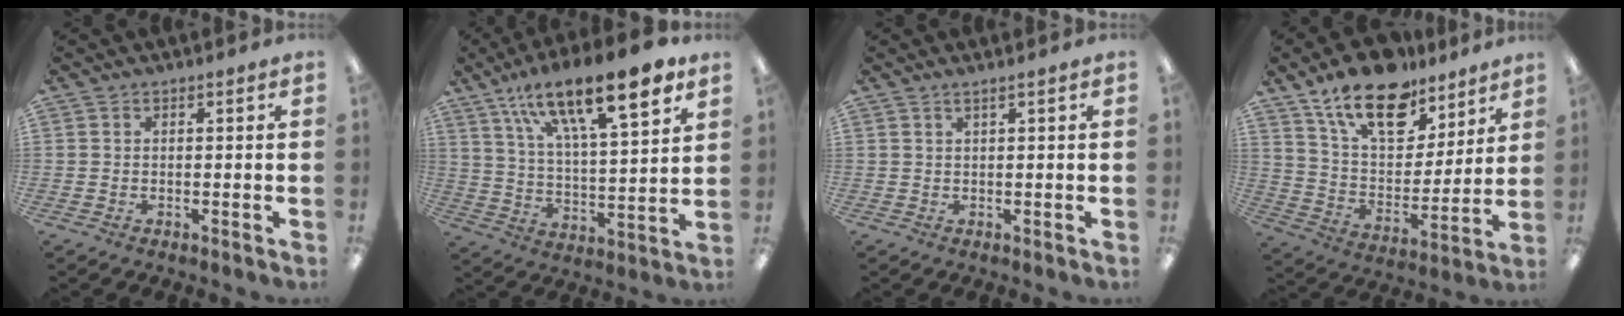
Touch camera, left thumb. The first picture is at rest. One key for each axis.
{"total": 20.7, "fx": 14.2, "fy": 6.4, "fz": 13.6, "tx": -0.215, "ty": -0.080, "tz": 0.233}
{"total": 1.2, "fx": 0.8, "fy": 0.0, "fz": 0.9, "tx": -0.017, "ty": -0.002, "tz": 0.015}
{"total": 18.6, "fx": 12.6, "fy": 9.7, "fz": 9.6, "tx": -0.163, "ty": -0.076, "tz": 0.223}